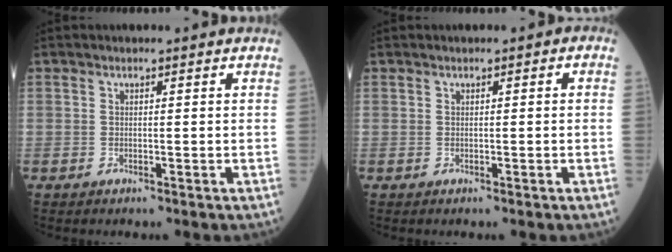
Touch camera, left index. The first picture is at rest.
{"total": 0.6, "force": [-0.1, 0.4, 0.4], "torque": [-0.002, 0.004, -0.006]}